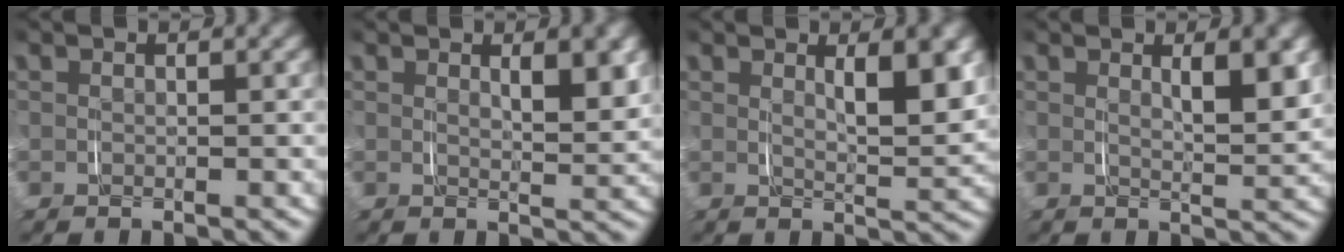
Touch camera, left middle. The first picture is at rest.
{"total": 2.5, "force": [1.4, 0.5, 2.1], "torque": [-0.030, -0.011, 0.026]}
{"total": 4.0, "force": [1.7, 0.9, 3.5], "torque": [-0.050, -0.013, 0.032]}
{"total": 3.1, "force": [1.5, 0.5, 2.7], "torque": [-0.039, -0.011, 0.027]}